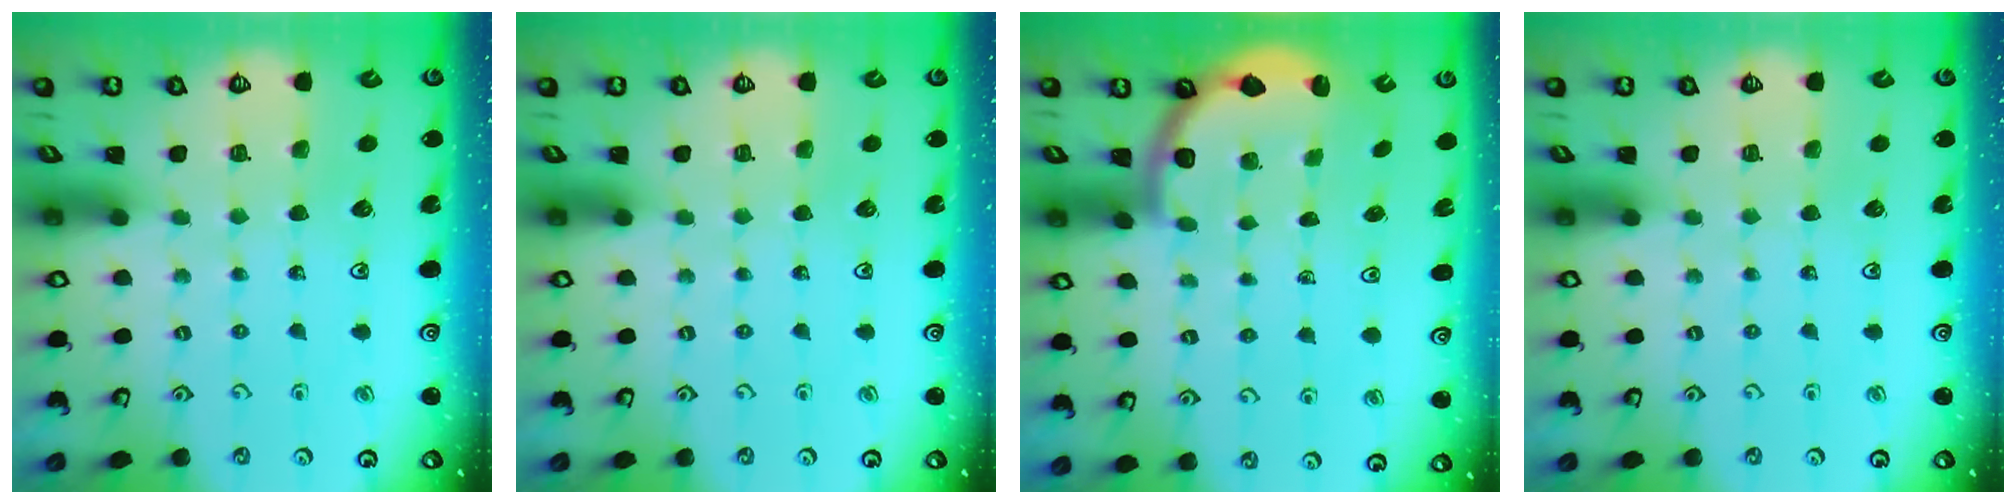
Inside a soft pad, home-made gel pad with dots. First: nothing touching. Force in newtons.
{"total": 0.0}
{"total": 2.6, "press": 2.5, "slide": 0.6}
{"total": 0.0}